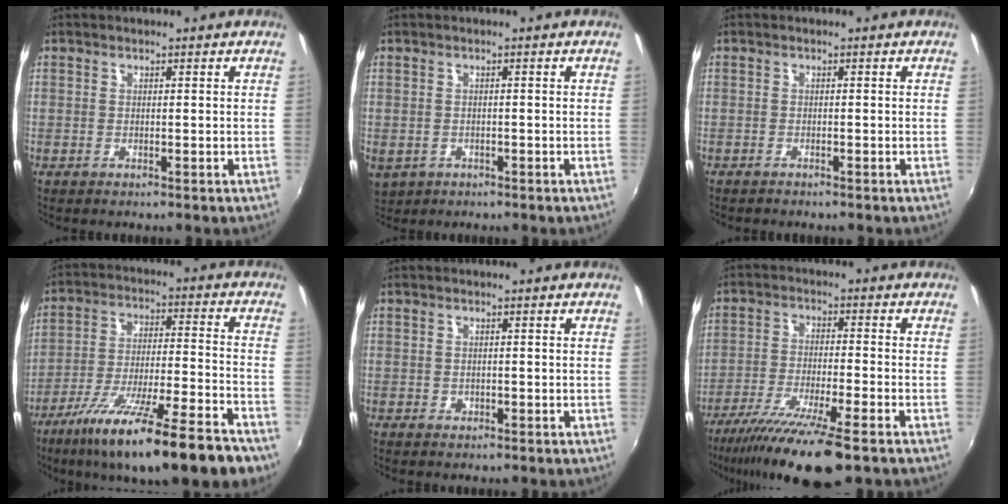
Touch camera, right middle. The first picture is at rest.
{"total": 6.0, "force": [-1.8, 4.9, 3.0], "torque": [-0.070, -0.017, -0.018]}
{"total": 0.9, "force": [-0.9, 0.3, 0.1], "torque": [-0.007, -0.004, -0.015]}
{"total": 22.0, "force": [-15.9, 2.8, 14.9], "torque": [-0.260, -0.055, -0.248]}
{"total": 0.9, "force": [-0.4, 0.8, 0.1], "torque": [-0.001, -0.003, -0.003]}
{"total": 14.3, "force": [-10.6, 1.1, 9.5], "torque": [-0.191, -0.044, -0.182]}